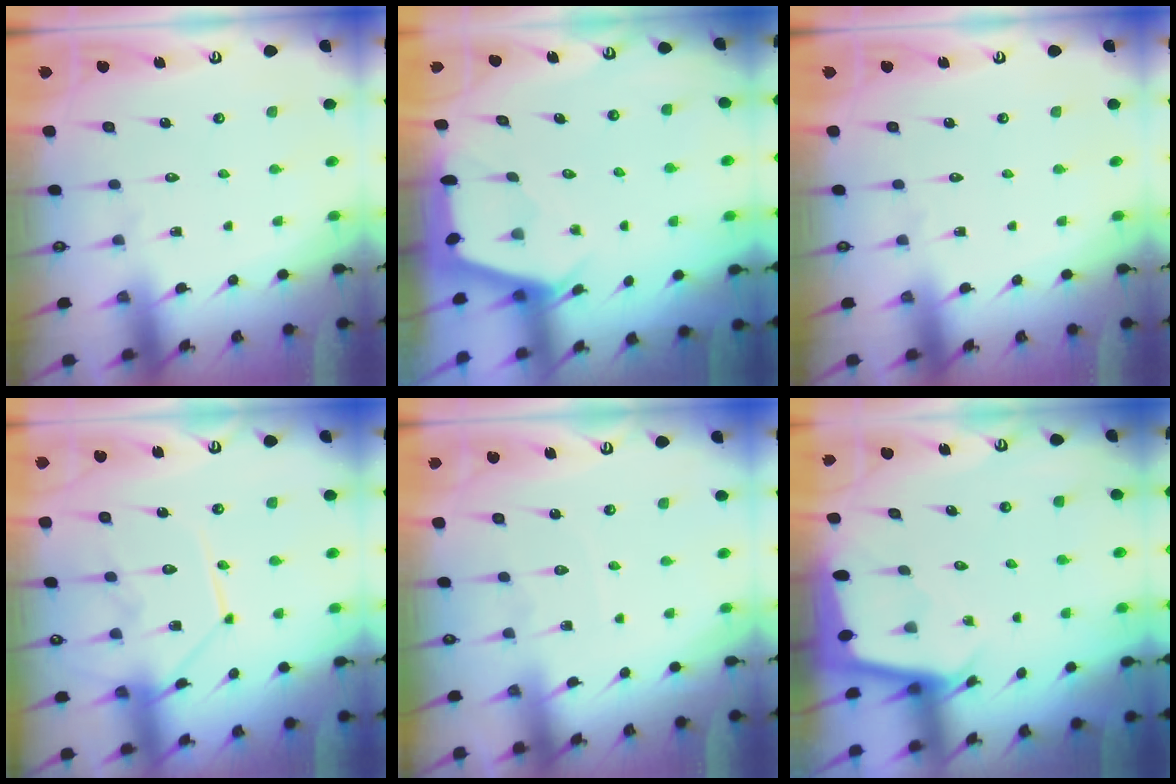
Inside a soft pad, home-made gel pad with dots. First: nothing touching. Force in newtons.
{"total": 2.0, "press": 2.0, "slide": 0.3}
{"total": 0.0}
{"total": 12.9, "press": 12.8, "slide": 1.6}
{"total": 4.0, "press": 4.0, "slide": 0.6}
{"total": 2.1, "press": 2.1, "slide": 0.1}